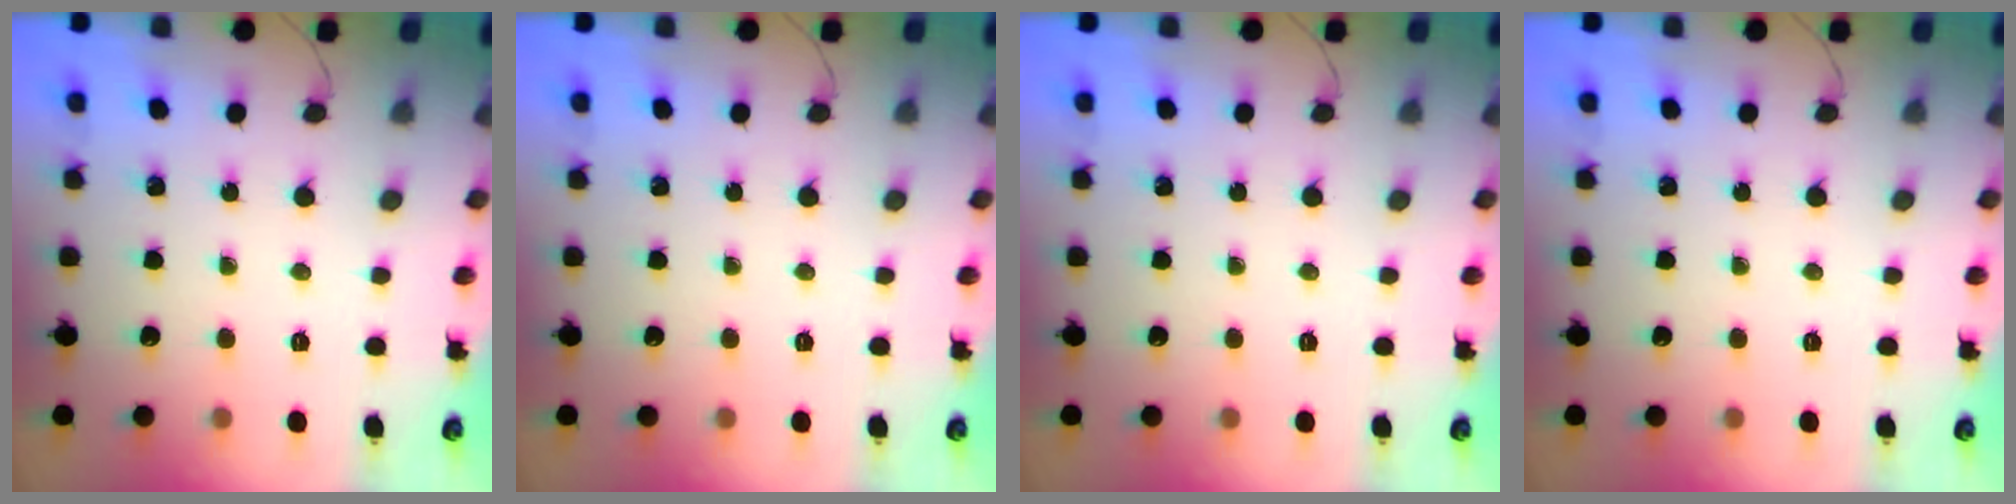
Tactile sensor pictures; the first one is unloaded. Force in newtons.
{"total": 0.0}
{"total": 0.0}
{"total": 0.0}